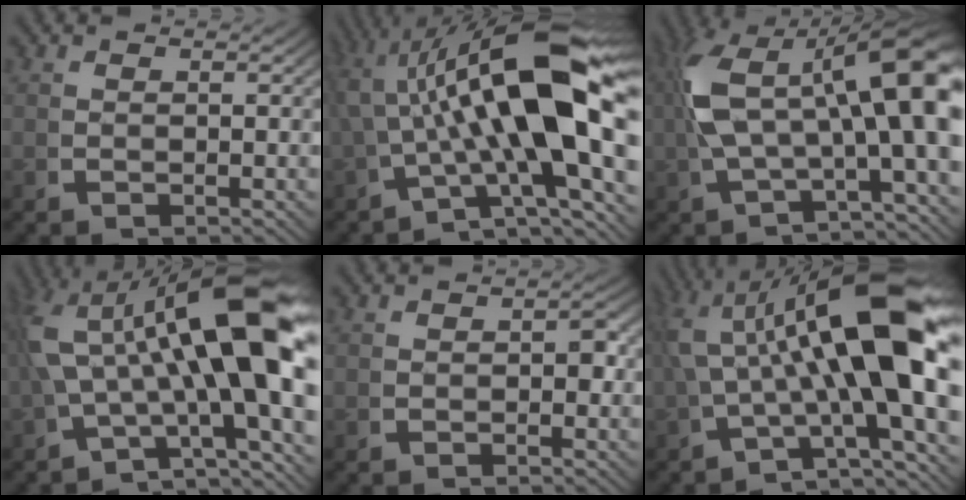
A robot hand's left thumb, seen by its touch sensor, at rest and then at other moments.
{"total": 18.9, "force": [1.7, 8.5, 16.7], "torque": [-0.270, -0.015, 0.034]}
{"total": 14.5, "force": [0.9, 6.9, 12.8], "torque": [-0.208, 0.001, 0.015]}
{"total": 19.8, "force": [0.3, 10.3, 16.9], "torque": [-0.284, -0.023, 0.013]}
{"total": 1.4, "force": [-0.3, 0.9, 1.0], "torque": [-0.015, 0.000, -0.008]}
{"total": 18.8, "force": [1.5, 8.7, 16.6], "torque": [-0.268, -0.017, 0.032]}